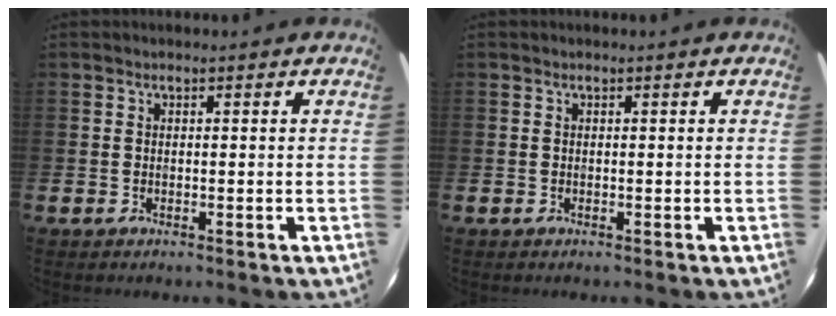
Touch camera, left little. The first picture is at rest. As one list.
[{"total": 0.0}]